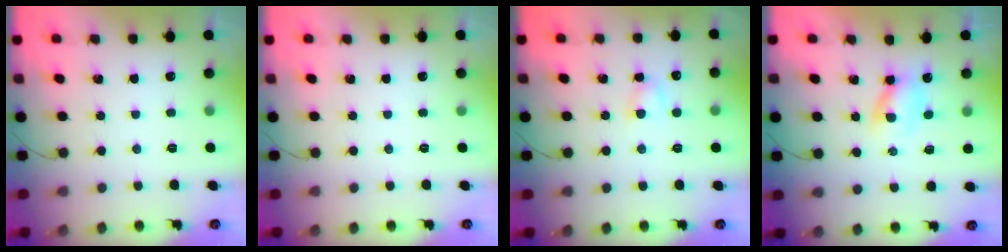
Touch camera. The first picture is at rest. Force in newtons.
{"total": 0.0}
{"total": 3.4, "press": 3.3, "slide": 1.1}
{"total": 2.5, "press": 2.2, "slide": 1.2}